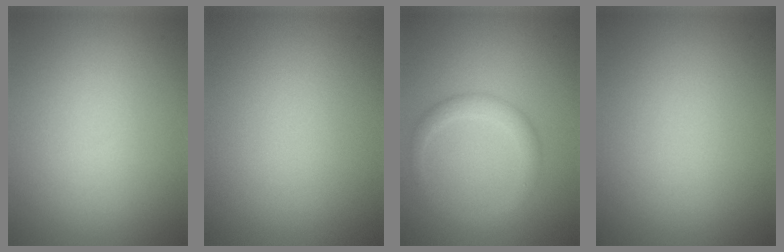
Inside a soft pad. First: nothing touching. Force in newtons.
{"total": 0.0}
{"total": 2.5, "press": 2.5, "slide": 0.0}
{"total": 0.0}